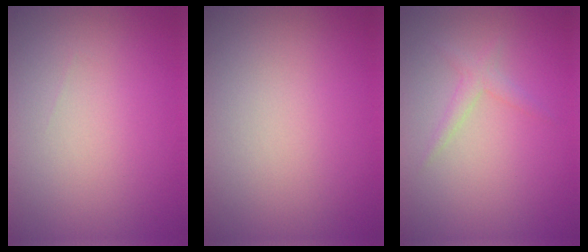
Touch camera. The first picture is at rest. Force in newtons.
{"total": 0.0}
{"total": 1.3, "press": 1.3, "slide": 0.2}